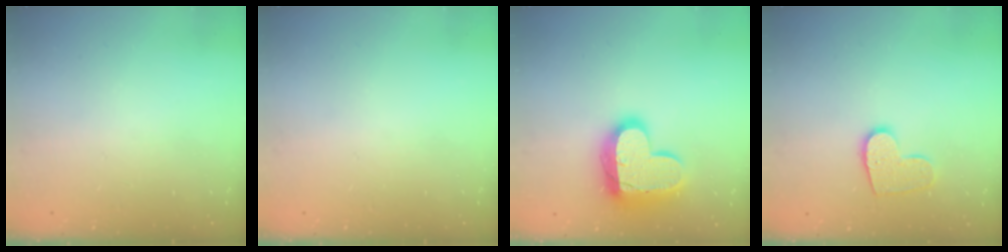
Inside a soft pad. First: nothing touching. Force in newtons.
{"total": 0.0}
{"total": 18.5, "press": 18.5, "slide": 1.4}
{"total": 10.9, "press": 10.9, "slide": 0.5}